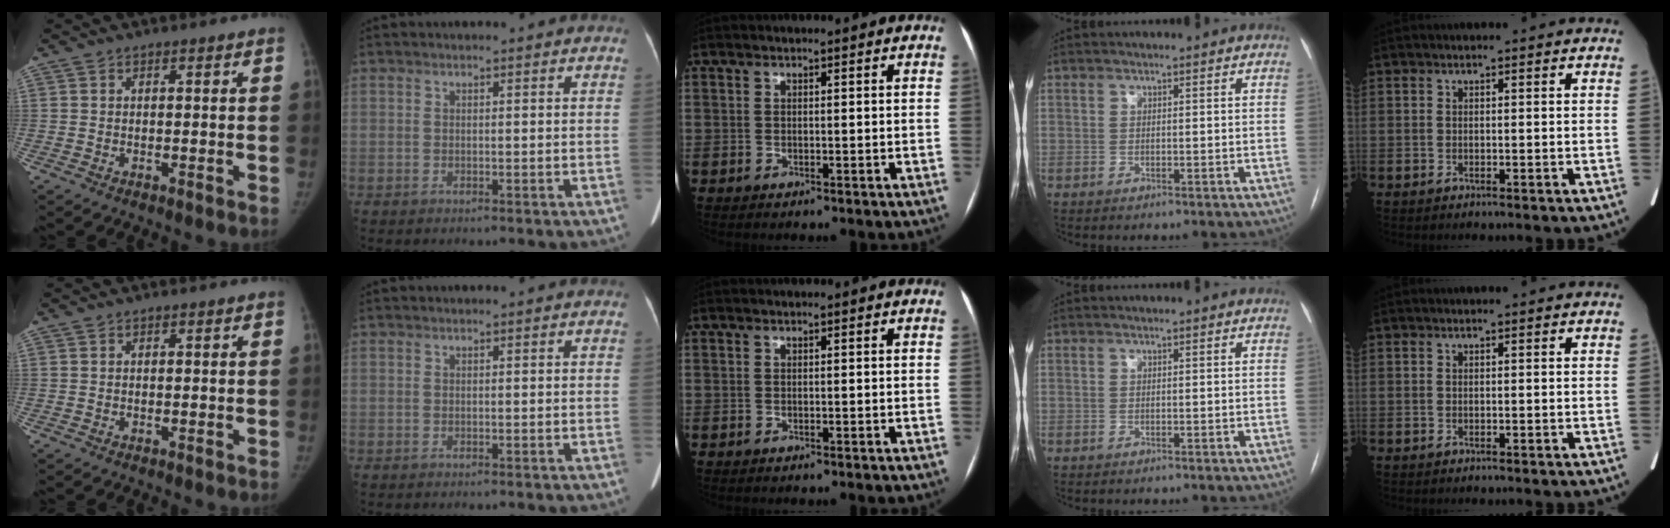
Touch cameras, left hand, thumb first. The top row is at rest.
{}